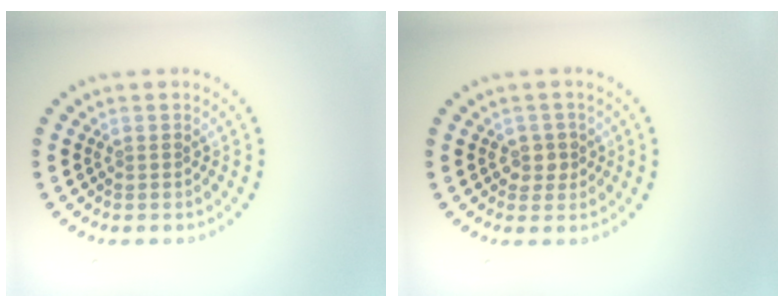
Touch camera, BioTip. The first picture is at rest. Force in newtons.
{"total": 1.6, "press": 1.5, "slide": 0.7}